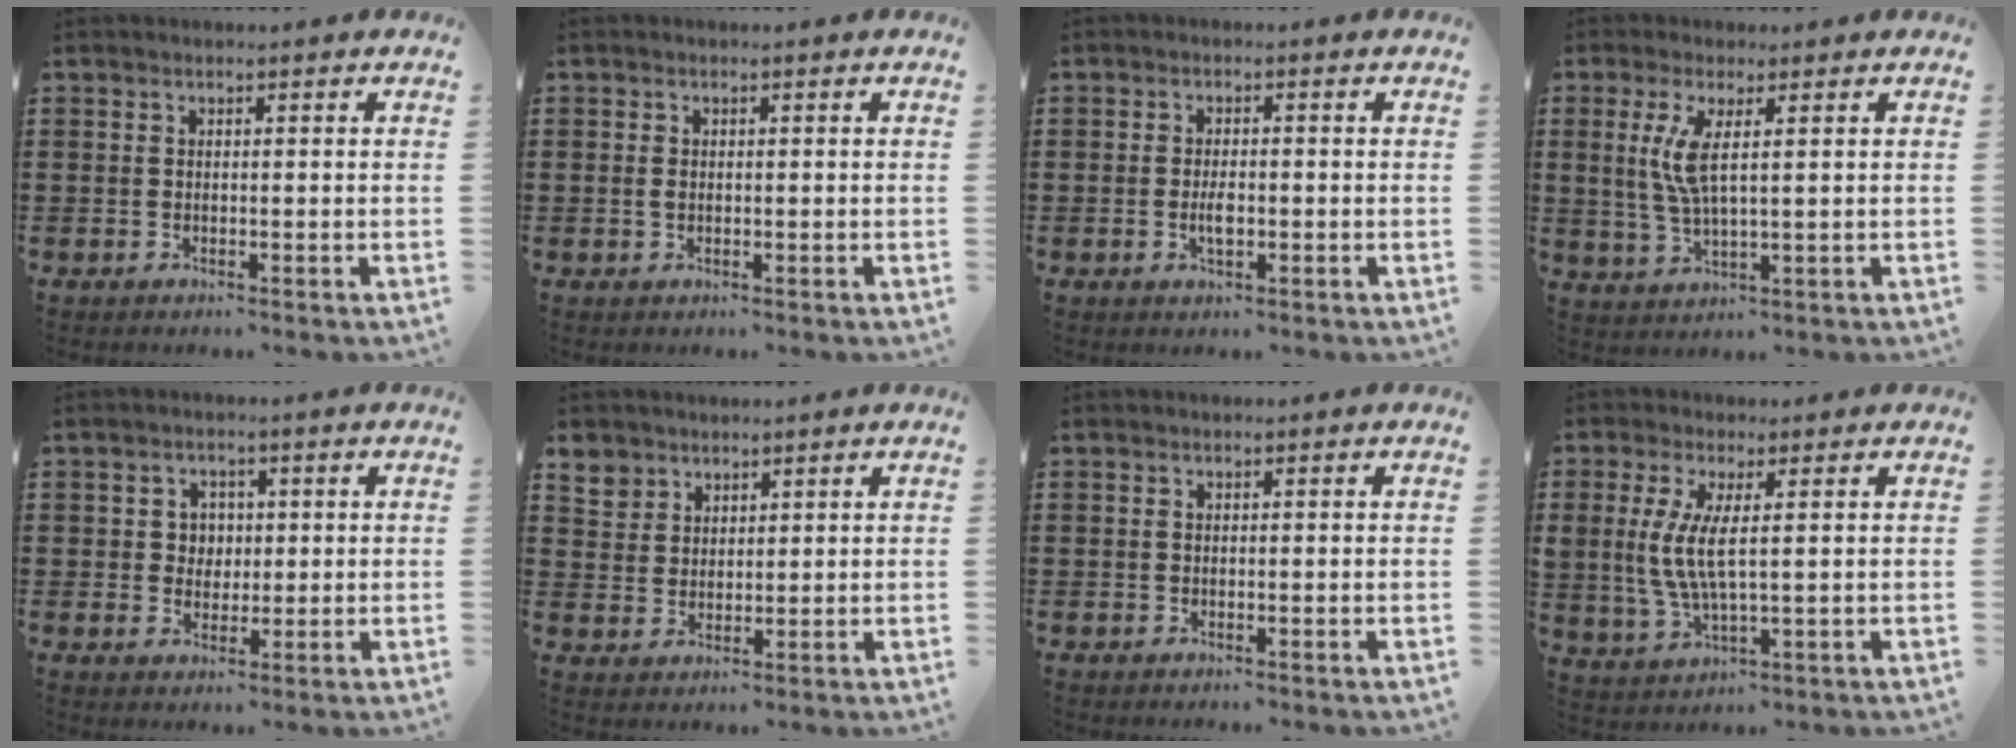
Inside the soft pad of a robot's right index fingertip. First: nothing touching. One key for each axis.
{"total": 1.0, "fx": 0.0, "fy": 0.6, "fz": 0.8, "tx": -0.018, "ty": 0.003, "tz": -0.001}
{"total": 2.9, "fx": -0.6, "fy": 1.1, "fz": 2.6, "tx": -0.055, "ty": -0.001, "tz": -0.013}
{"total": 6.0, "fx": 1.6, "fy": 1.2, "fz": 5.6, "tx": -0.128, "ty": -0.008, "tz": 0.022}
{"total": 3.1, "fx": 0.4, "fy": 2.9, "fz": 1.0, "tx": -0.032, "ty": 0.011, "tz": 0.004}
{"total": 4.5, "fx": 3.1, "fy": 3.3, "fz": 0.2, "tx": -0.026, "ty": 0.010, "tz": 0.059}
{"total": 0.0}
{"total": 6.2, "fx": 0.9, "fy": 1.9, "fz": 5.9, "tx": -0.144, "ty": -0.010, "tz": 0.008}